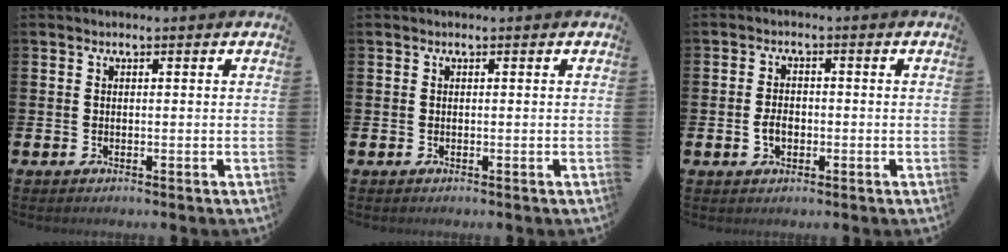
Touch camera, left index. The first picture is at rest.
{"total": 0.0}
{"total": 2.5, "force": [-0.6, 1.7, 1.7], "torque": [-0.018, -0.001, -0.015]}